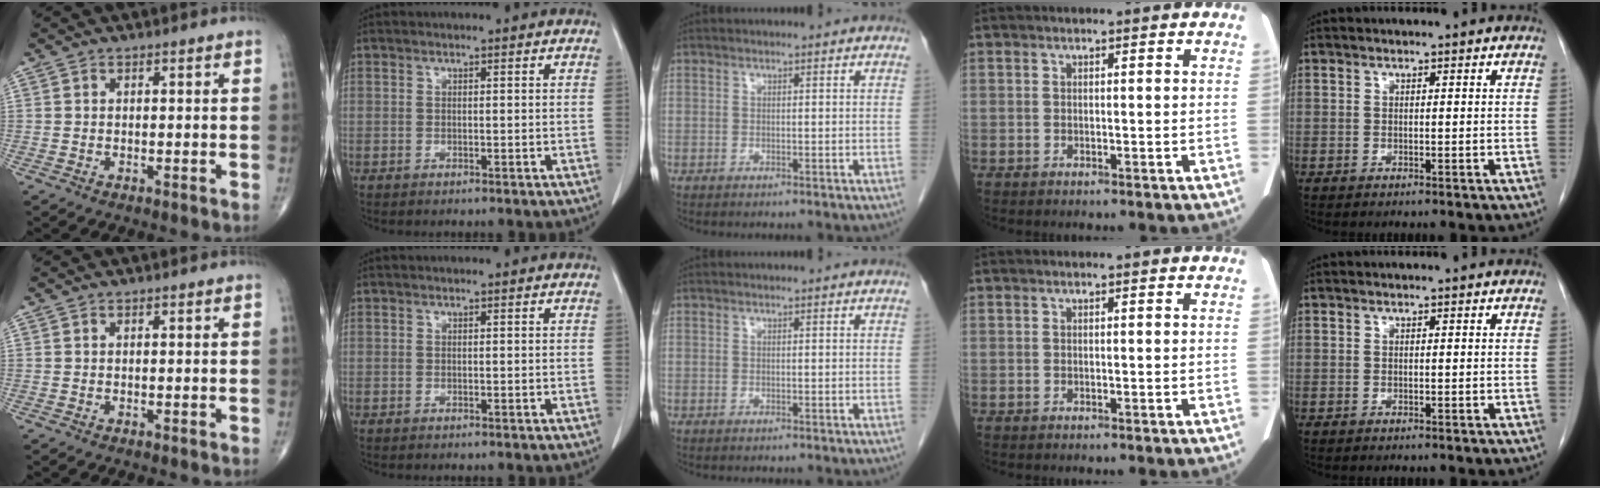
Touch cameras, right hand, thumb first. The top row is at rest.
{}